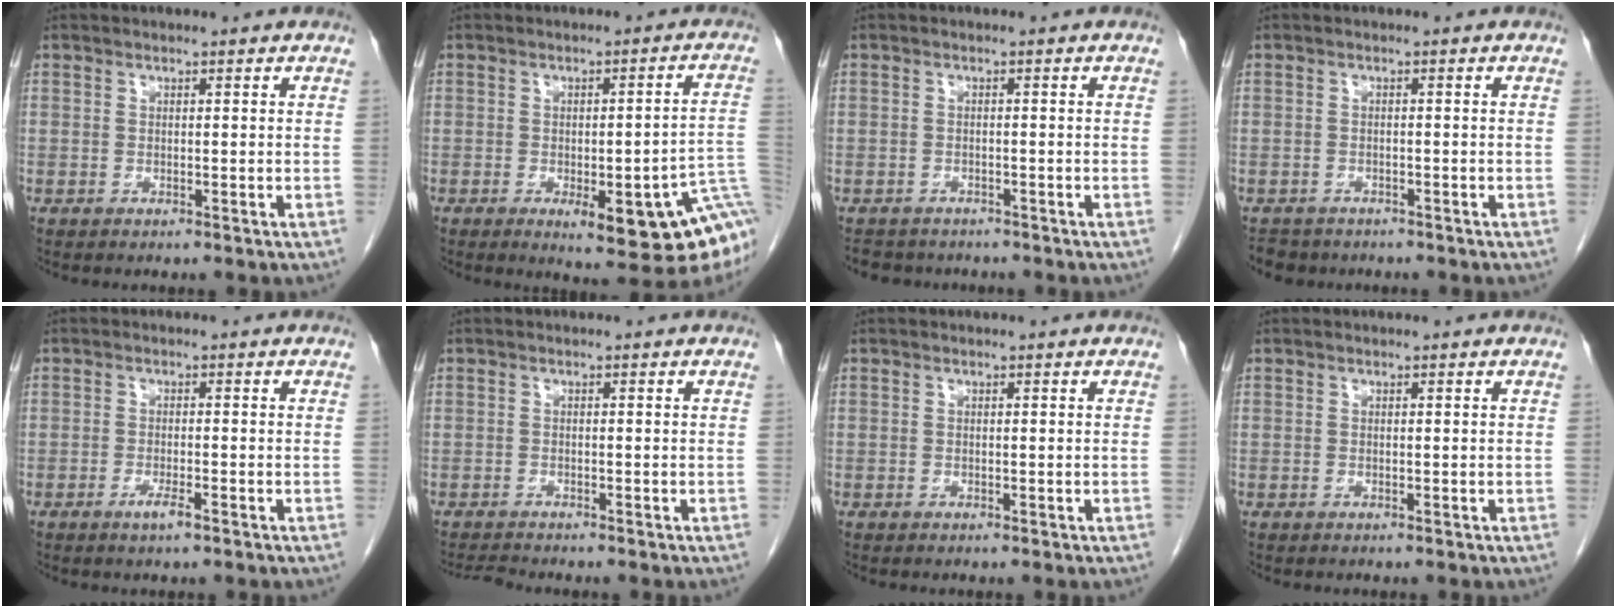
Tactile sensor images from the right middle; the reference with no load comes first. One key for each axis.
{"total": 15.3, "fx": -5.9, "fy": 3.0, "fz": 13.8, "tx": -0.095, "ty": 0.011, "tz": -0.062}
{"total": 5.0, "fx": -4.4, "fy": 2.2, "fz": 0.9, "tx": -0.017, "ty": -0.003, "tz": -0.058}
{"total": 3.8, "fx": -3.2, "fy": 1.8, "fz": 0.4, "tx": -0.013, "ty": -0.003, "tz": -0.047}
{"total": 2.2, "fx": -1.3, "fy": 0.1, "fz": 1.7, "tx": -0.033, "ty": -0.002, "tz": -0.023}
{"total": 1.6, "fx": -1.6, "fy": -0.5, "fz": 0.1, "tx": -0.014, "ty": -0.014, "tz": -0.028}
{"total": 0.0}
{"total": 0.0}